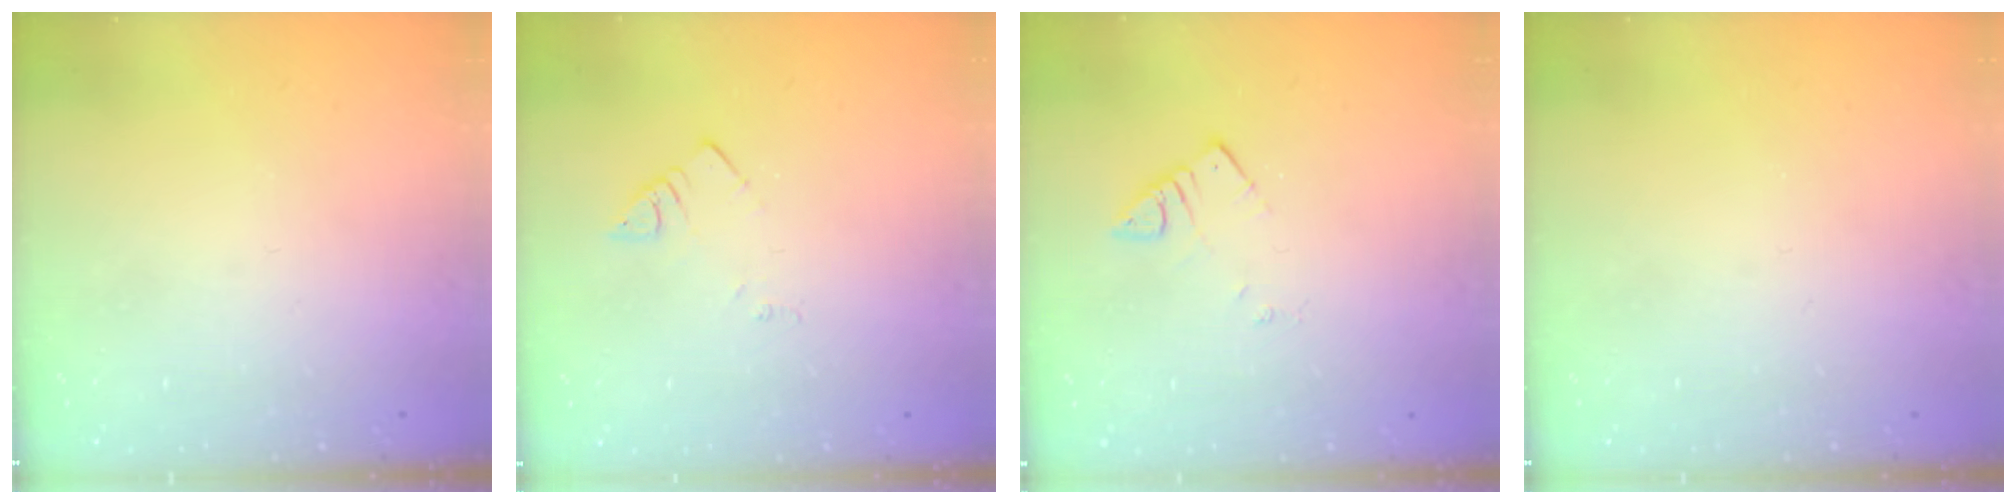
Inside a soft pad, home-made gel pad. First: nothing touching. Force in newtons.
{"total": 1.7, "press": 1.6, "slide": 0.3}
{"total": 2.7, "press": 2.7, "slide": 0.2}
{"total": 0.0}